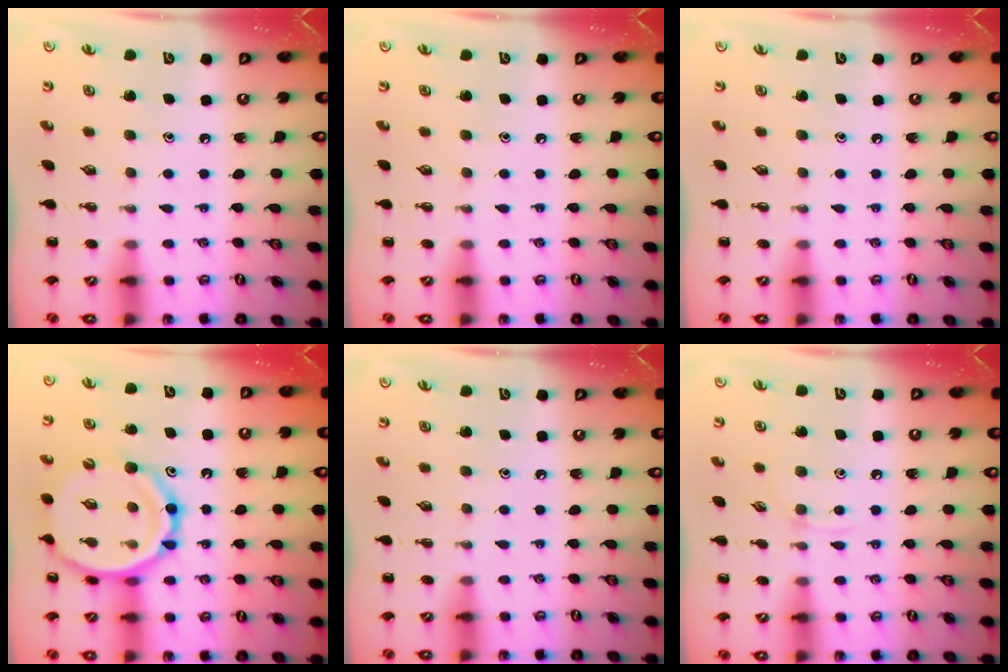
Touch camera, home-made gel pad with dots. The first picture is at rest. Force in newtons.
{"total": 0.0}
{"total": 0.0}
{"total": 17.0, "press": 16.6, "slide": 3.6}
{"total": 0.0}
{"total": 3.1, "press": 2.9, "slide": 1.1}